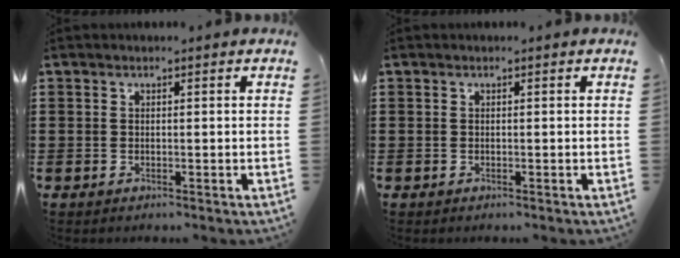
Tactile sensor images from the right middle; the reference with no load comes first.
{"total": 0.0}